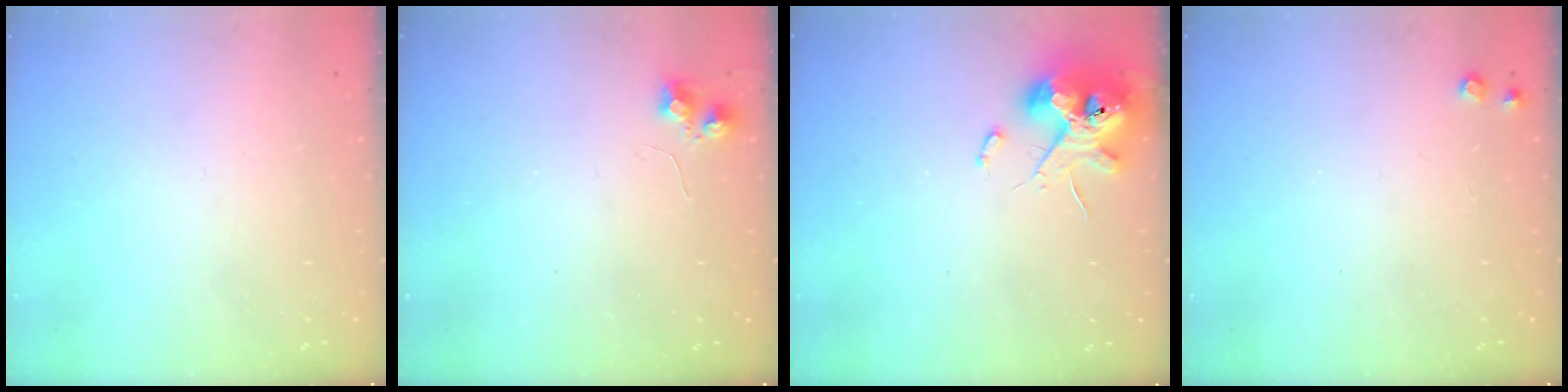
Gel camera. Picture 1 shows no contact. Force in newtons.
{"total": 5.9, "press": 5.9, "slide": 0.7}
{"total": 11.6, "press": 11.5, "slide": 1.7}
{"total": 6.7, "press": 6.7, "slide": 0.7}